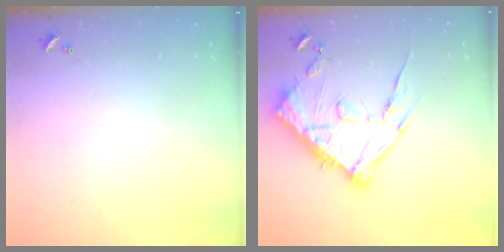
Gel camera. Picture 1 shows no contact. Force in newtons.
{"total": 17.2, "press": 17.2, "slide": 1.3}